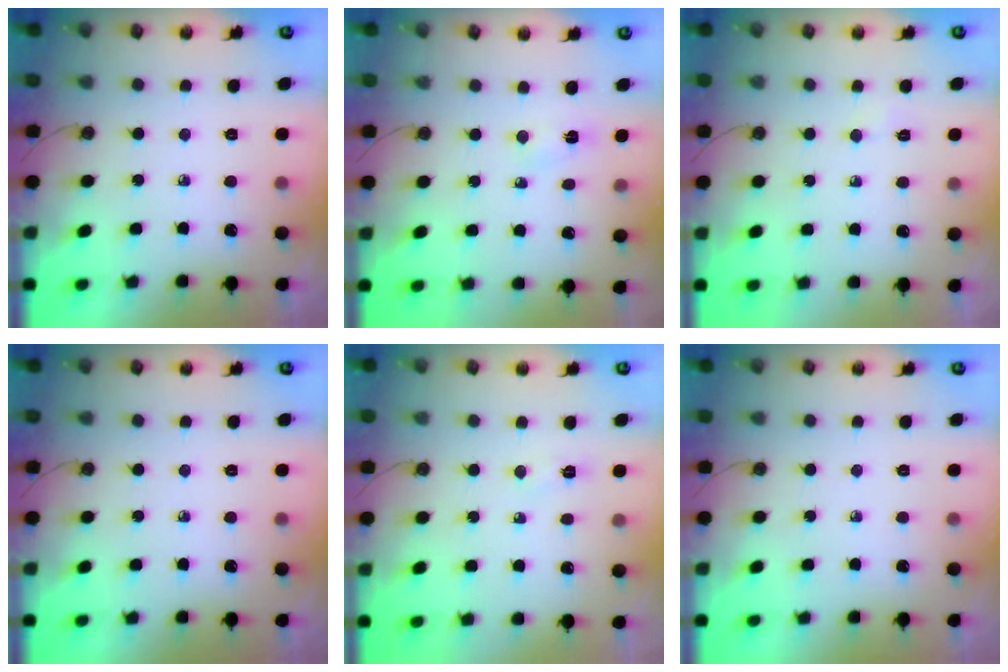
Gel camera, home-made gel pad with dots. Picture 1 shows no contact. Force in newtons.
{"total": 2.3, "press": 2.3, "slide": 0.3}
{"total": 2.6, "press": 2.5, "slide": 0.5}
{"total": 0.0}
{"total": 3.9, "press": 3.9, "slide": 0.5}
{"total": 0.0}